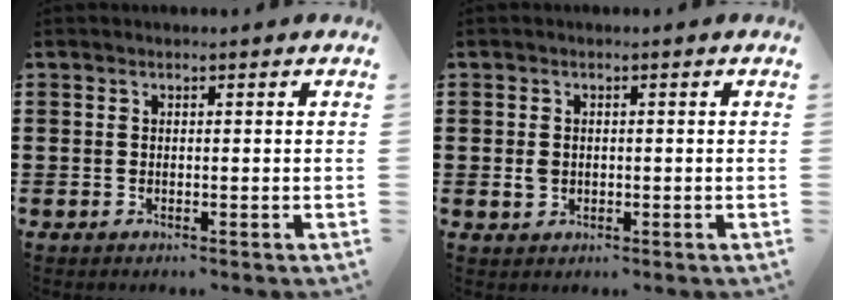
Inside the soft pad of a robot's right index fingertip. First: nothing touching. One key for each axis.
{"total": 1.3, "fx": 0.0, "fy": 1.0, "fz": 0.8, "tx": -0.018, "ty": 0.004, "tz": 0.000}